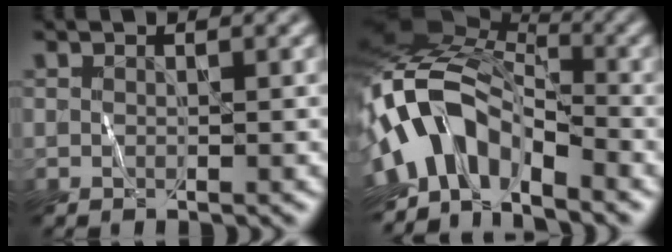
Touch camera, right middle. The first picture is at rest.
{"total": 10.1, "force": [-3.9, 5.5, 7.5], "torque": [-0.128, 0.014, -0.080]}